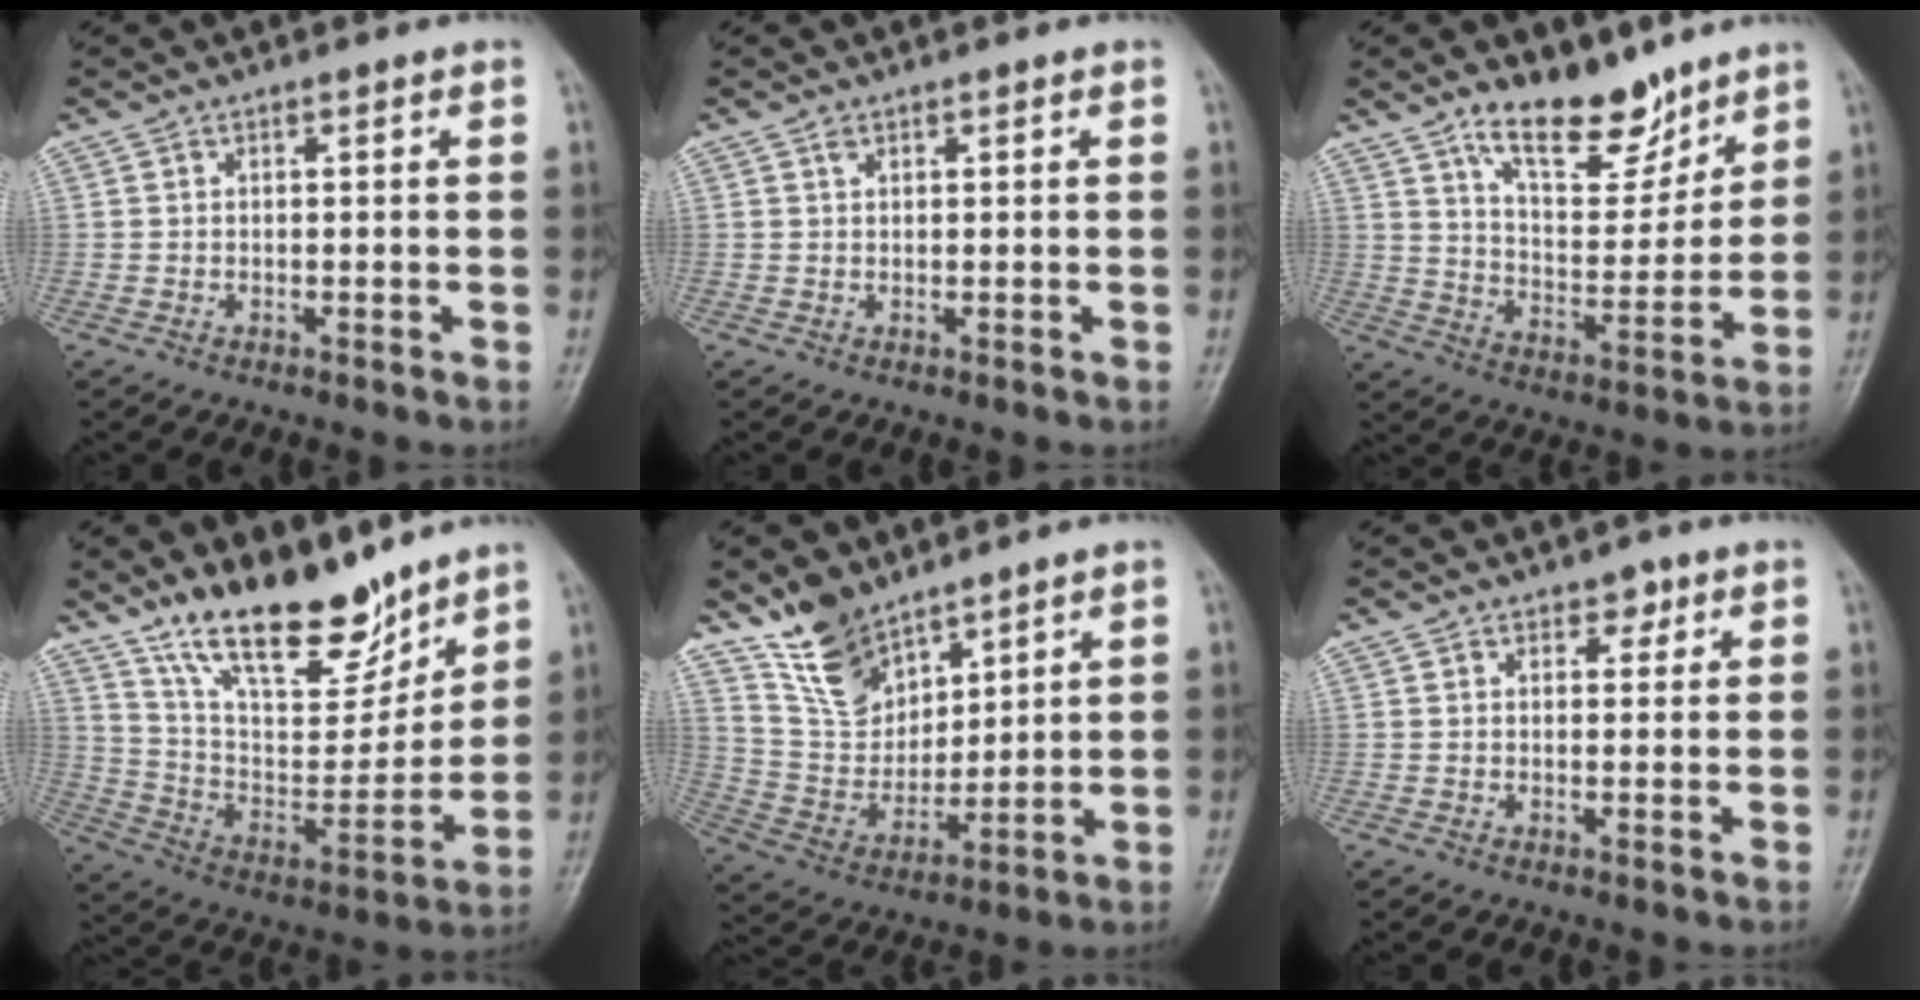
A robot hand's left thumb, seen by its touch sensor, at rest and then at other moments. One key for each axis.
{"total": 0.9, "fx": 0.6, "fy": 0.5, "fz": 0.4, "tx": -0.005, "ty": -0.001, "tz": 0.010}
{"total": 13.8, "fx": 9.8, "fy": 6.1, "fz": 7.5, "tx": -0.083, "ty": -0.075, "tz": 0.174}
{"total": 19.9, "fx": 14.8, "fy": 7.4, "fz": 11.1, "tx": -0.138, "ty": -0.083, "tz": 0.265}
{"total": 11.7, "fx": 8.9, "fy": 6.1, "fz": 4.7, "tx": -0.059, "ty": -0.058, "tz": 0.185}
{"total": 2.4, "fx": 1.4, "fy": 1.6, "fz": 1.1, "tx": 0.003, "ty": -0.005, "tz": 0.016}